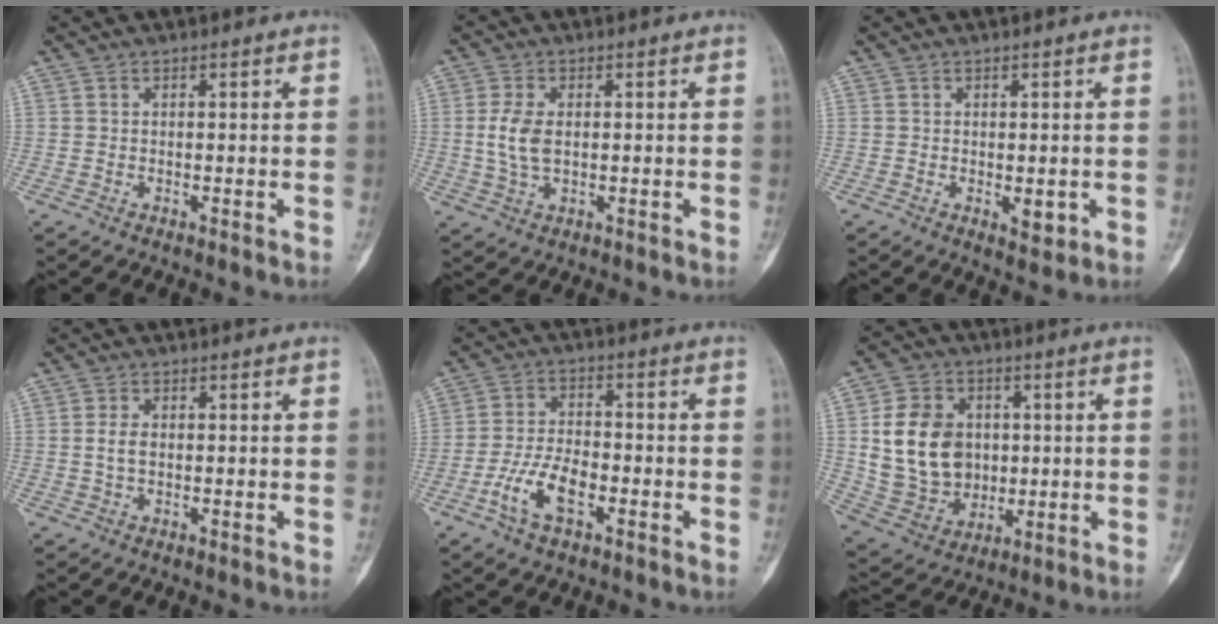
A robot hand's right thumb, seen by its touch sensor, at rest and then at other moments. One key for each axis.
{"total": 5.7, "fx": 0.1, "fy": 3.3, "fz": 4.6, "tx": -0.102, "ty": 0.001, "tz": 0.002}
{"total": 2.7, "fx": -0.4, "fy": 1.4, "fz": 2.3, "tx": -0.019, "ty": -0.004, "tz": 0.000}
{"total": 2.3, "fx": -0.1, "fy": 1.4, "fz": 1.9, "tx": -0.039, "ty": 0.003, "tz": -0.005}
{"total": 8.7, "fx": -3.6, "fy": 4.3, "fz": 6.7, "tx": -0.130, "ty": 0.021, "tz": -0.072}
{"total": 16.1, "fx": 1.9, "fy": 12.9, "fz": 9.5, "tx": -0.138, "ty": 0.001, "tz": 0.050}